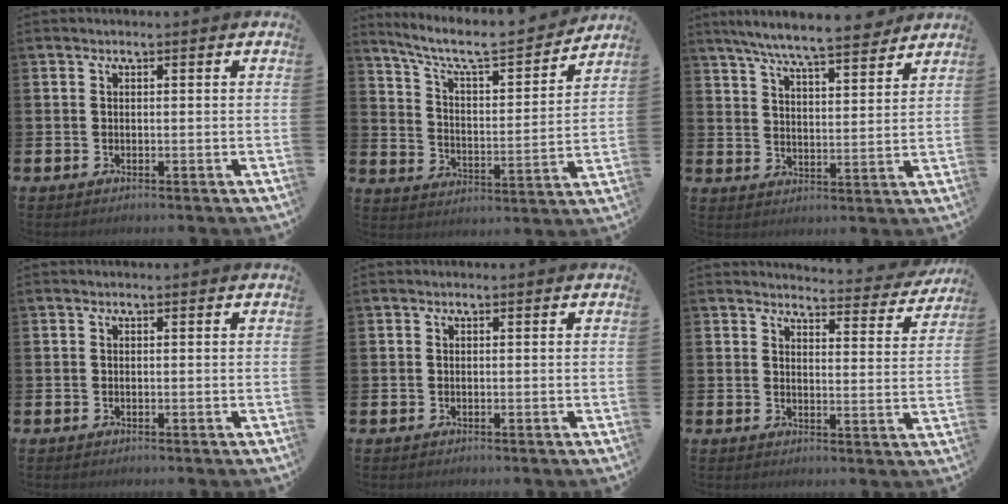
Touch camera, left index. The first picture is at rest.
{"total": 8.4, "force": [7.4, 1.8, 3.7], "torque": [-0.098, -0.051, 0.122]}
{"total": 7.7, "force": [7.3, 0.4, 2.6], "torque": [-0.069, -0.043, 0.128]}
{"total": 0.0}
{"total": 0.0}
{"total": 3.6, "force": [3.6, 0.4, 0.4], "torque": [-0.008, -0.034, 0.058]}